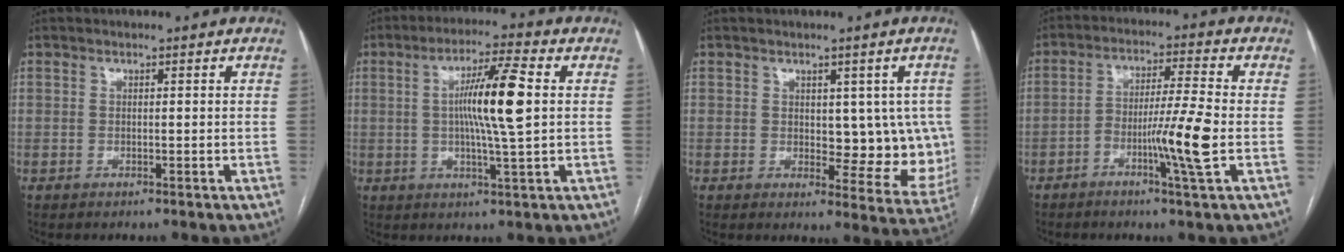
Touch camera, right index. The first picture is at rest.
{"total": 10.2, "force": [1.1, -0.2, 10.1], "torque": [-0.180, 0.003, 0.016]}
{"total": 9.1, "force": [1.1, 4.9, 7.5], "torque": [-0.066, 0.000, 0.023]}
{"total": 8.5, "force": [-2.7, -0.6, 8.0], "torque": [-0.145, -0.002, -0.047]}